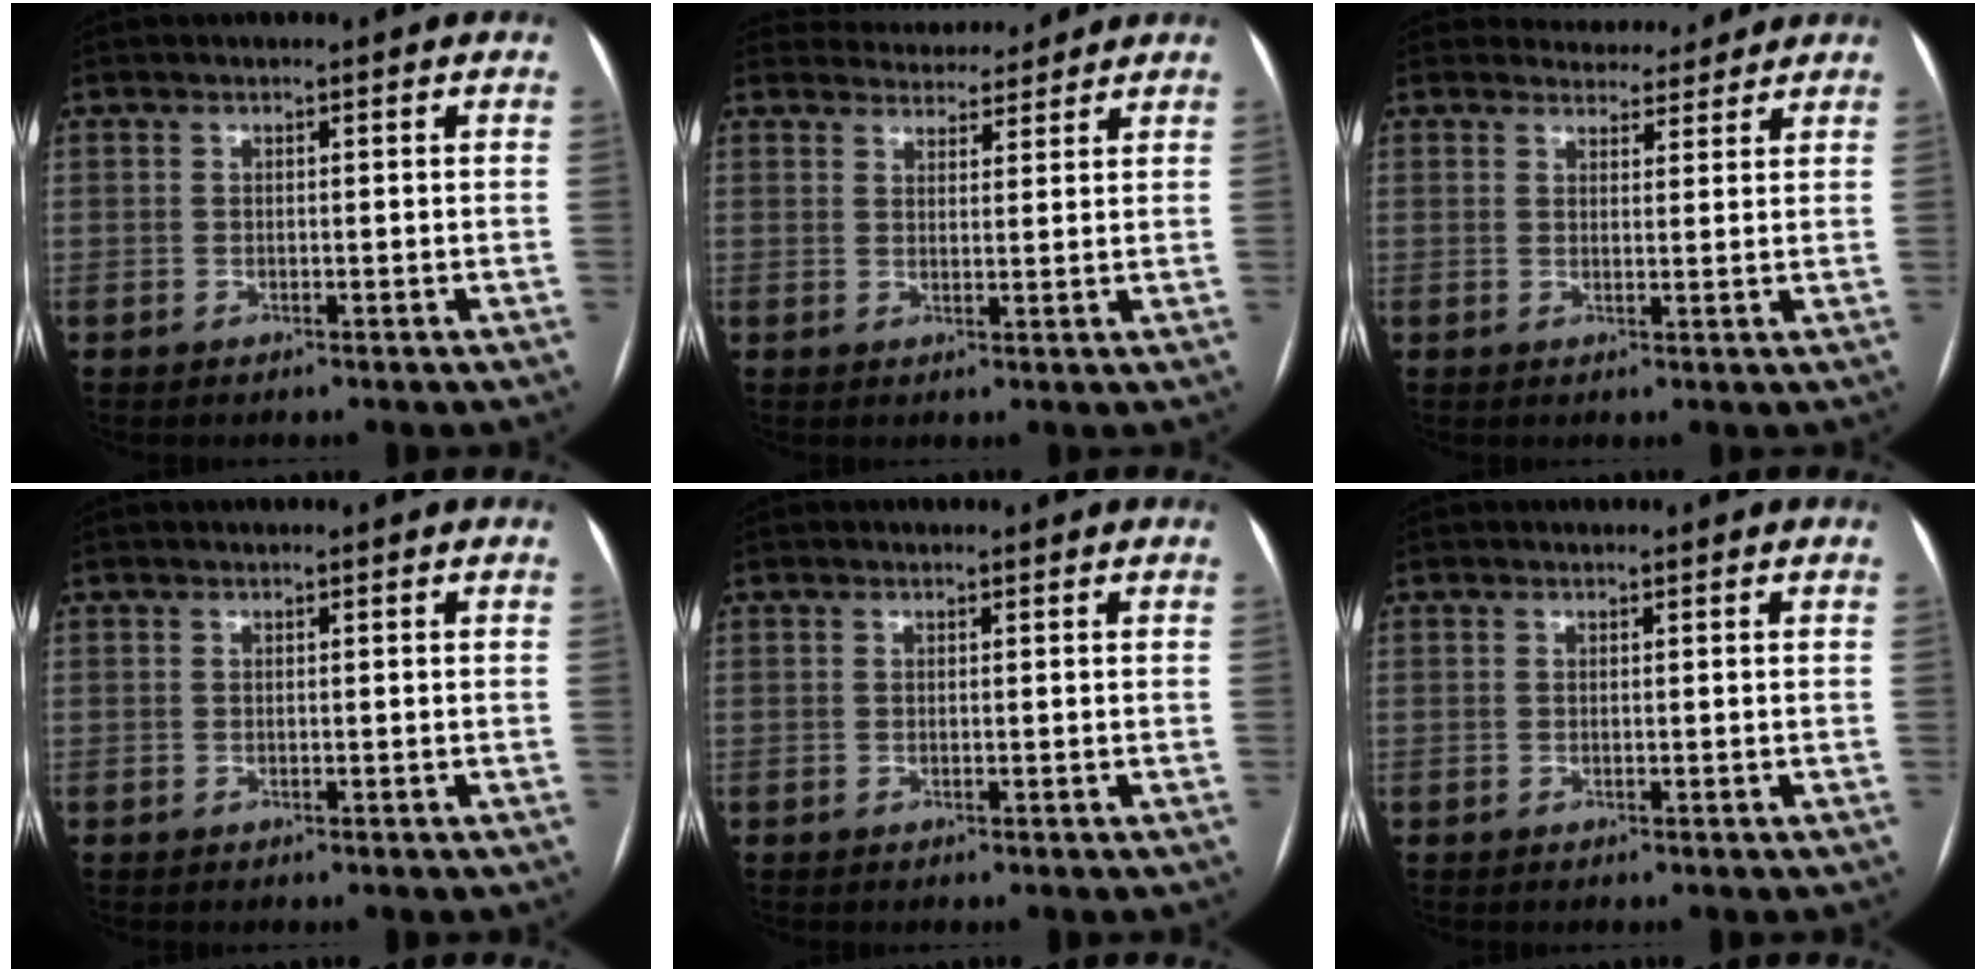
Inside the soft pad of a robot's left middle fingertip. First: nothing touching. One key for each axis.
{"total": 7.4, "fx": 7.1, "fy": 1.8, "fz": 0.5, "tx": 0.002, "ty": 0.014, "tz": 0.092}
{"total": 5.2, "fx": 4.9, "fy": 1.7, "fz": -0.2, "tx": 0.007, "ty": 0.004, "tz": 0.058}
{"total": 0.0}
{"total": 0.0}
{"total": 0.0}